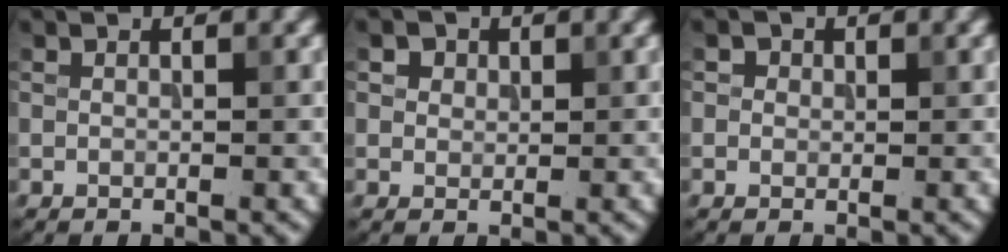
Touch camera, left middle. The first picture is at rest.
{"total": 3.4, "force": [2.0, 2.3, 1.5], "torque": [-0.037, 0.007, 0.026]}
{"total": 1.3, "force": [0.6, 1.0, 0.5], "torque": [-0.005, 0.002, -0.004]}